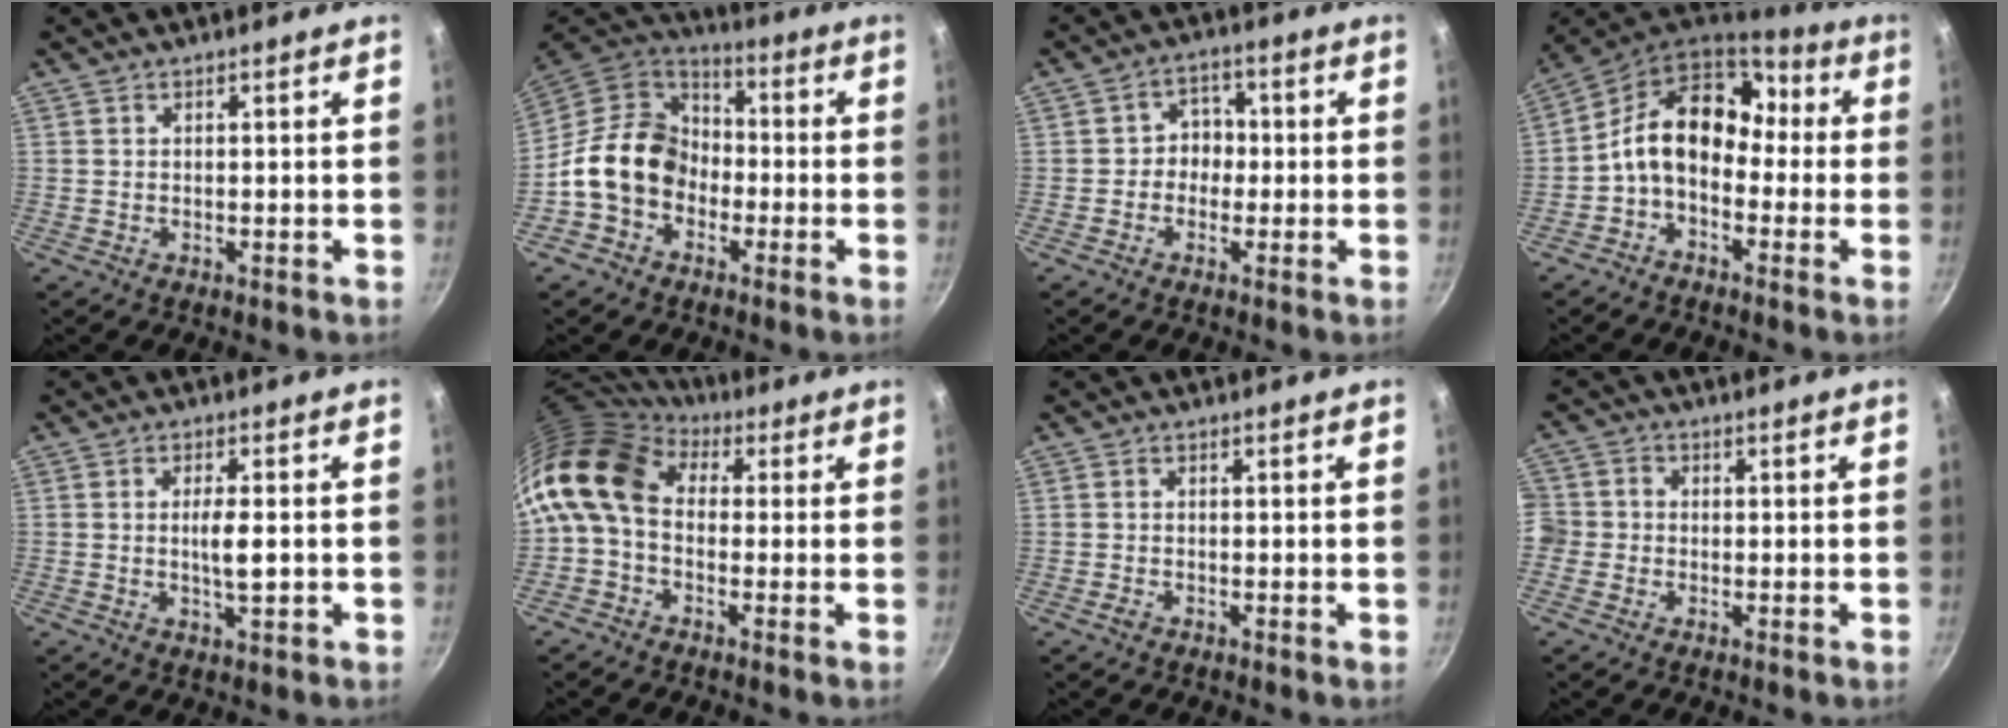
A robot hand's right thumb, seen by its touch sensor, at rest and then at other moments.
{"total": 14.7, "force": [-3.5, 11.8, 8.1], "torque": [-0.101, 0.047, -0.080]}
{"total": 4.7, "force": [-0.7, 4.1, 2.1], "torque": [0.006, 0.016, -0.021]}
{"total": 14.1, "force": [-0.7, 10.2, 9.7], "torque": [-0.135, 0.050, -0.037]}
{"total": 4.5, "force": [-0.4, 1.3, 4.3], "torque": [-0.076, 0.002, -0.008]}
{"total": 13.3, "force": [1.5, 9.6, 9.1], "torque": [-0.172, 0.024, 0.003]}
{"total": 0.9, "force": [-0.6, 0.4, 0.5], "torque": [-0.011, 0.002, -0.015]}
{"total": 5.9, "force": [-1.5, 5.4, 2.0], "torque": [-0.035, 0.019, -0.042]}